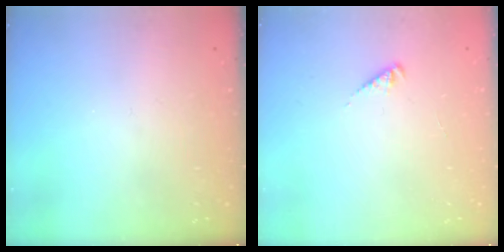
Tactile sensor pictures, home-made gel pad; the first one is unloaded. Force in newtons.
{"total": 1.9, "press": 1.8, "slide": 0.4}